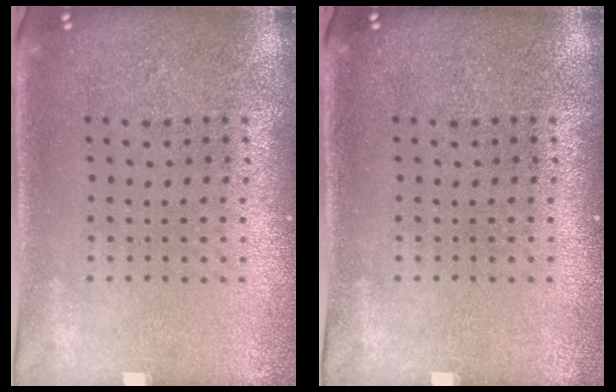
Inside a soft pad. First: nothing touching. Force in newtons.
{"total": 0.0}